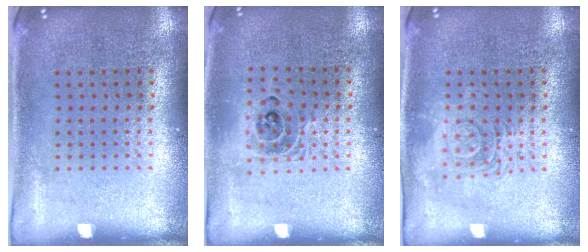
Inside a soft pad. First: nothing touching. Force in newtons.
{"total": 1.3, "press": 1.2, "slide": 0.5}
{"total": 3.0, "press": 2.9, "slide": 0.4}